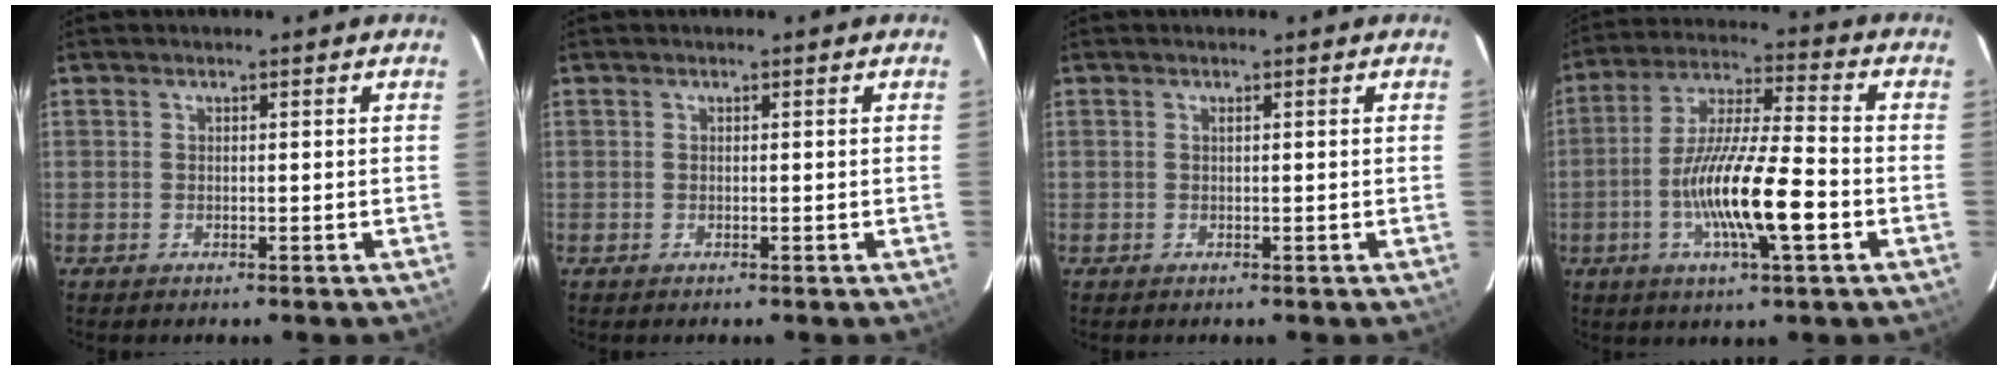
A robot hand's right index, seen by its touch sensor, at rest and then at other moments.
{"total": 0.0}
{"total": 0.0}
{"total": 15.2, "force": [-4.7, 2.2, 14.3], "torque": [-0.273, -0.007, -0.087]}